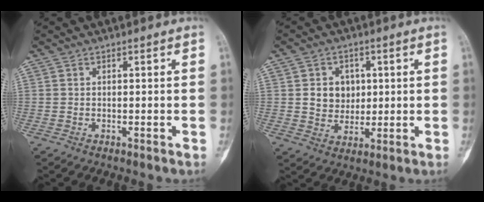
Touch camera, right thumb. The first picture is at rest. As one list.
[{"total": 6.9, "force": [1.1, 5.9, 3.4], "torque": [-0.016, -0.002, 0.023]}]